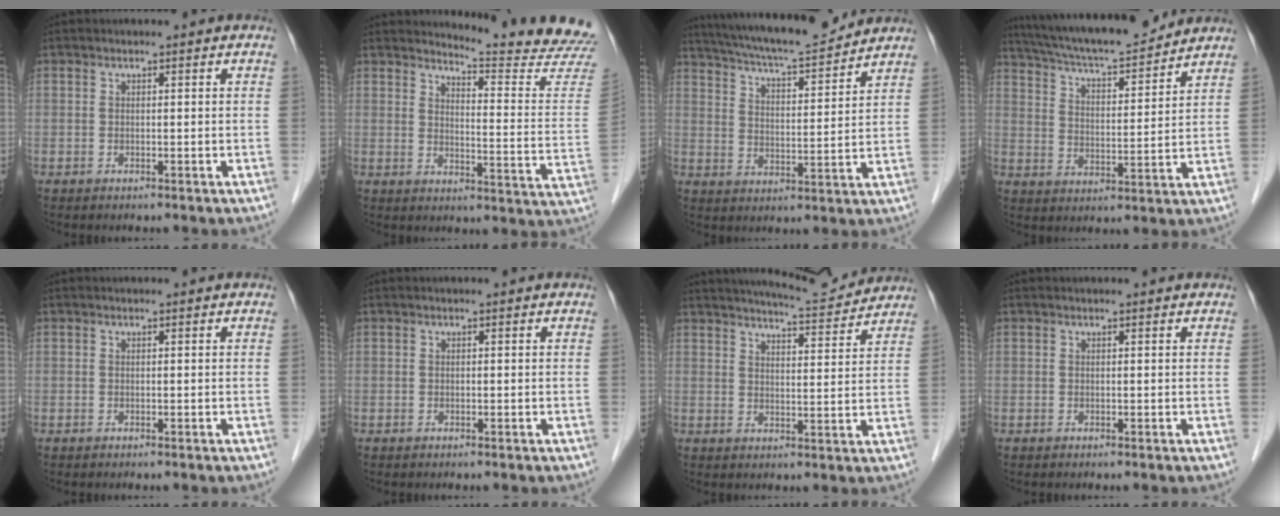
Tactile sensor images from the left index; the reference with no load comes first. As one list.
[{"total": 16.0, "force": [15.8, -1.5, 2.1], "torque": [-0.025, -0.144, 0.168]}, {"total": 15.2, "force": [13.9, 1.2, 6.0], "torque": [-0.108, 0.006, 0.218]}, {"total": 16.6, "force": [15.1, 1.8, 6.6], "torque": [-0.117, 0.015, 0.242]}, {"total": 0.0}, {"total": 0.0}, {"total": 9.7, "force": [9.4, 0.3, 2.4], "torque": [-0.042, 0.004, 0.127]}, {"total": 0.5, "force": [0.5, 0.0, 0.1], "torque": [-0.003, 0.002, 0.004]}]